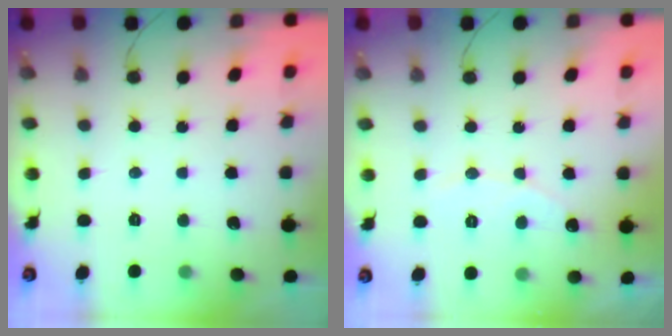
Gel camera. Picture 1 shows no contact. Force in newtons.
{"total": 5.4, "press": 5.4, "slide": 0.4}